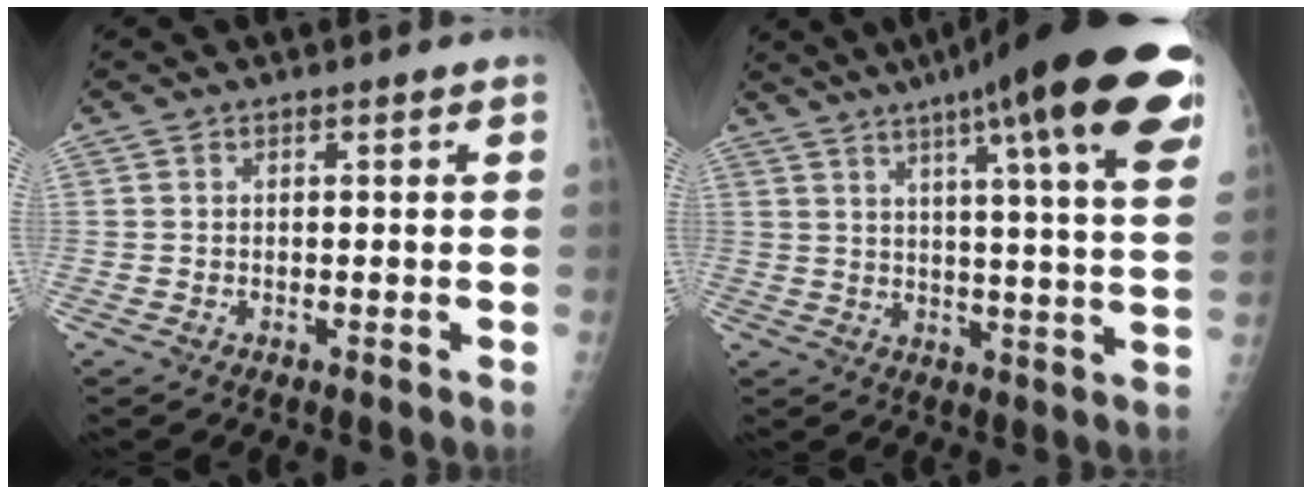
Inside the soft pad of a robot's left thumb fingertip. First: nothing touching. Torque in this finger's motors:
{"motor_torque": [1.70, -0.49, 1.70, -1.08, 0.38]}